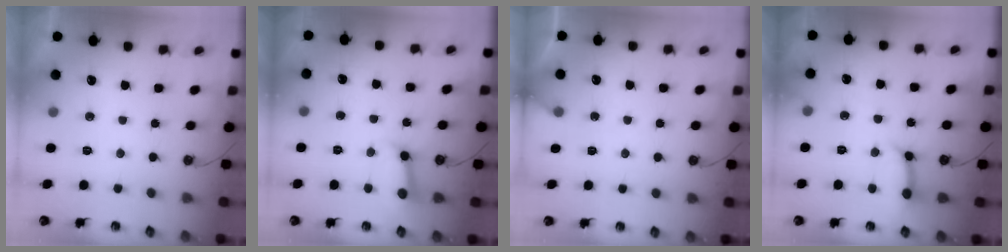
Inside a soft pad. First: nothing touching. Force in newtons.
{"total": 8.2, "press": 8.1, "slide": 0.9}
{"total": 4.2, "press": 4.2, "slide": 0.3}
{"total": 12.1, "press": 12.1, "slide": 1.1}